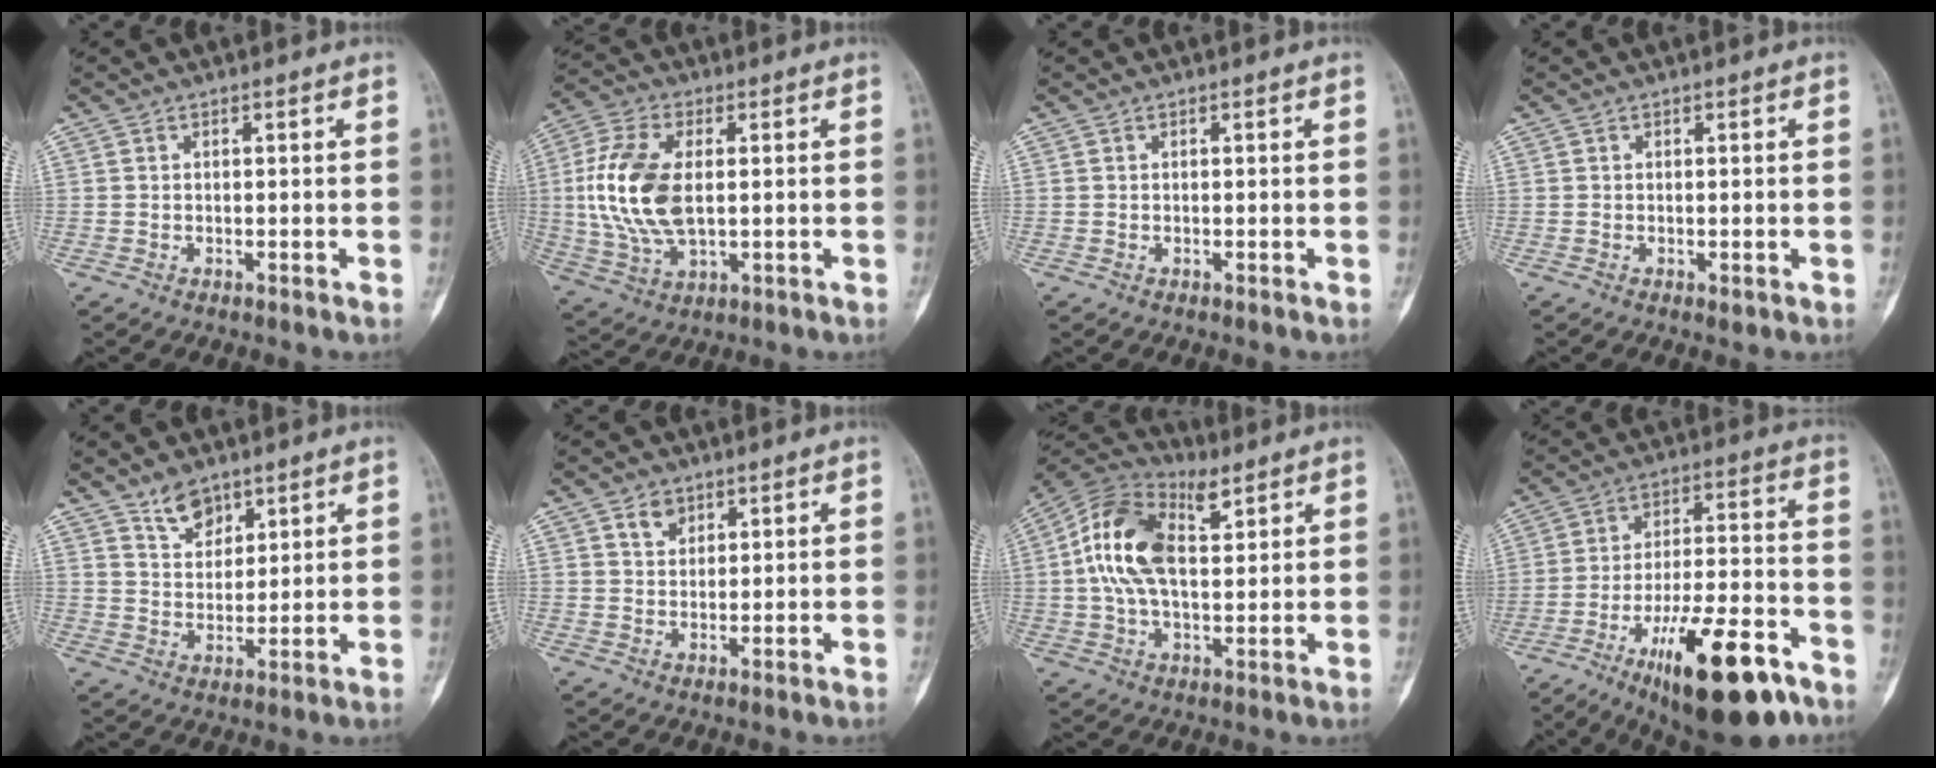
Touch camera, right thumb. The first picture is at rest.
{"total": 14.6, "force": [0.8, 8.0, 12.2], "torque": [-0.260, -0.002, 0.018]}
{"total": 0.0}
{"total": 1.0, "force": [-0.2, 0.5, 0.9], "torque": [-0.007, -0.003, -0.001]}
{"total": 5.9, "force": [4.3, 3.3, 2.3], "torque": [-0.016, -0.035, 0.083]}
{"total": 3.4, "force": [2.0, 2.4, 1.4], "torque": [-0.009, -0.014, 0.035]}
{"total": 15.8, "force": [4.9, 8.1, 12.6], "torque": [-0.237, 0.019, 0.082]}
{"total": 21.5, "force": [-12.1, 6.9, 16.4], "torque": [-0.244, 0.064, -0.187]}